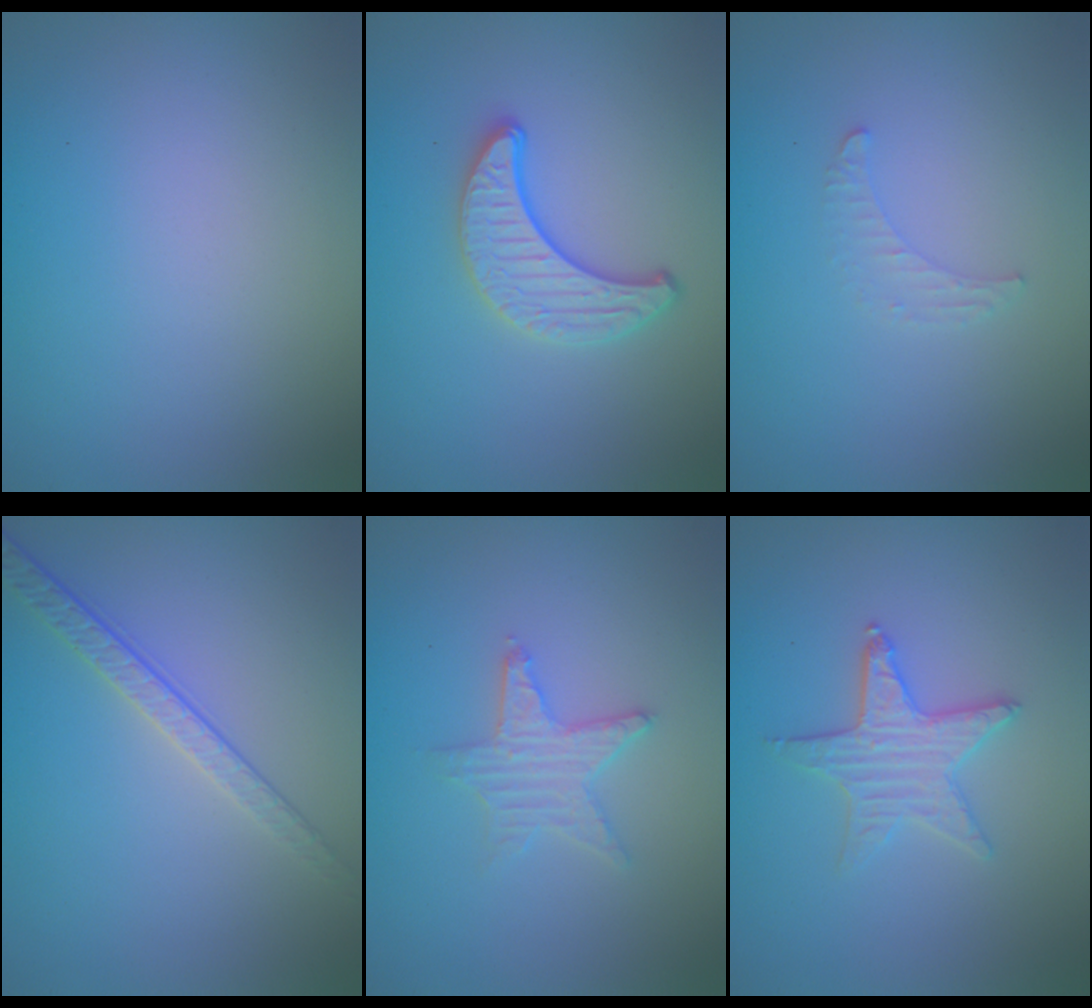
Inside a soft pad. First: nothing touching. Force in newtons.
{"total": 3.6, "press": 3.1, "slide": 1.8}
{"total": 1.1, "press": 1.1, "slide": 0.3}
{"total": 2.4, "press": 2.0, "slide": 1.4}
{"total": 2.7, "press": 2.6, "slide": 0.5}
{"total": 2.9, "press": 2.8, "slide": 0.8}